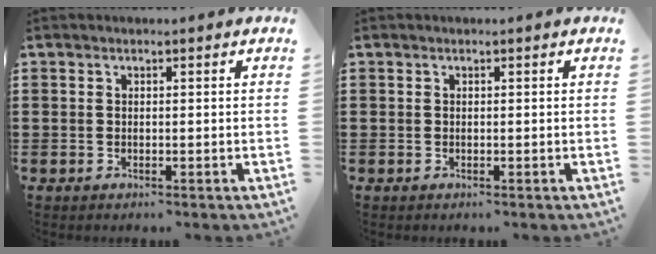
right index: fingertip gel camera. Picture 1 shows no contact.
{"total": 0.0}